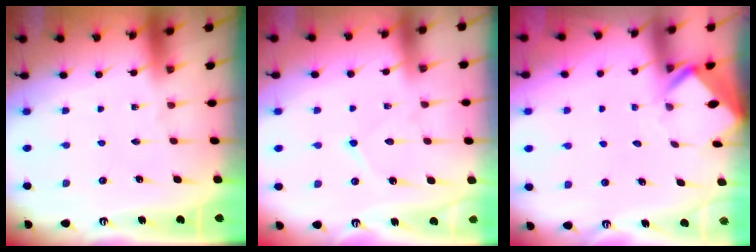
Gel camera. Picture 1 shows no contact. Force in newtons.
{"total": 5.7, "press": 5.7, "slide": 0.6}
{"total": 3.0, "press": 3.0, "slide": 0.3}